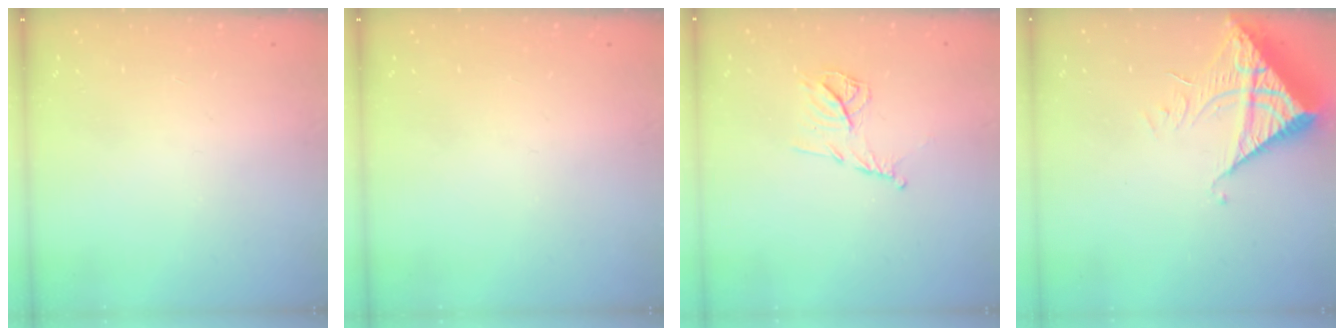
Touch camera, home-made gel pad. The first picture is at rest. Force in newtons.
{"total": 0.0}
{"total": 9.8, "press": 9.8, "slide": 0.6}
{"total": 9.1, "press": 9.1, "slide": 0.9}